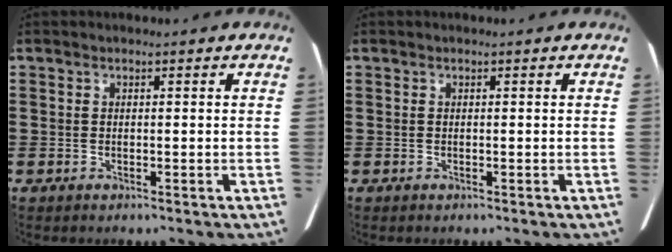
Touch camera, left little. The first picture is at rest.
{"total": 0.0}